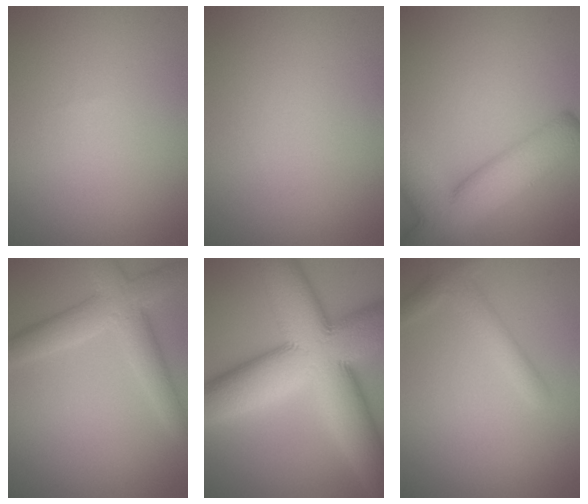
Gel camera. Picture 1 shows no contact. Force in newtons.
{"total": 0.0}
{"total": 9.6, "press": 9.5, "slide": 0.6}
{"total": 4.7, "press": 4.7, "slide": 0.1}
{"total": 16.0, "press": 16.0, "slide": 0.1}
{"total": 2.5, "press": 2.5, "slide": 0.2}